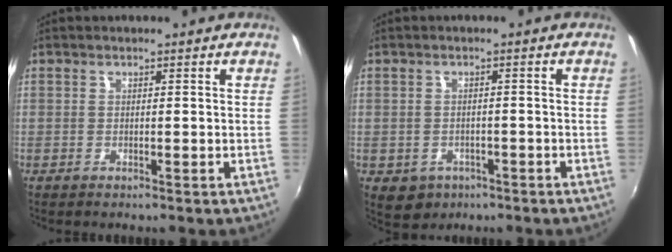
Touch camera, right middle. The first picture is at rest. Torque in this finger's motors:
{"motor_torque": [0.38, -0.34, 0.10, 0.02]}